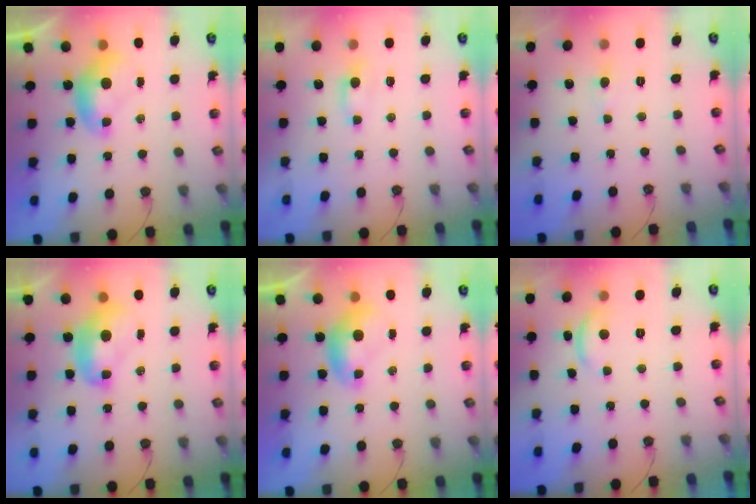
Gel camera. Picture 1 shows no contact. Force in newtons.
{"total": 0.0}
{"total": 0.7, "press": 0.5, "slide": 0.5}
{"total": 2.4, "press": 2.4, "slide": 0.3}
{"total": 0.0}
{"total": 1.7, "press": 1.7, "slide": 0.4}